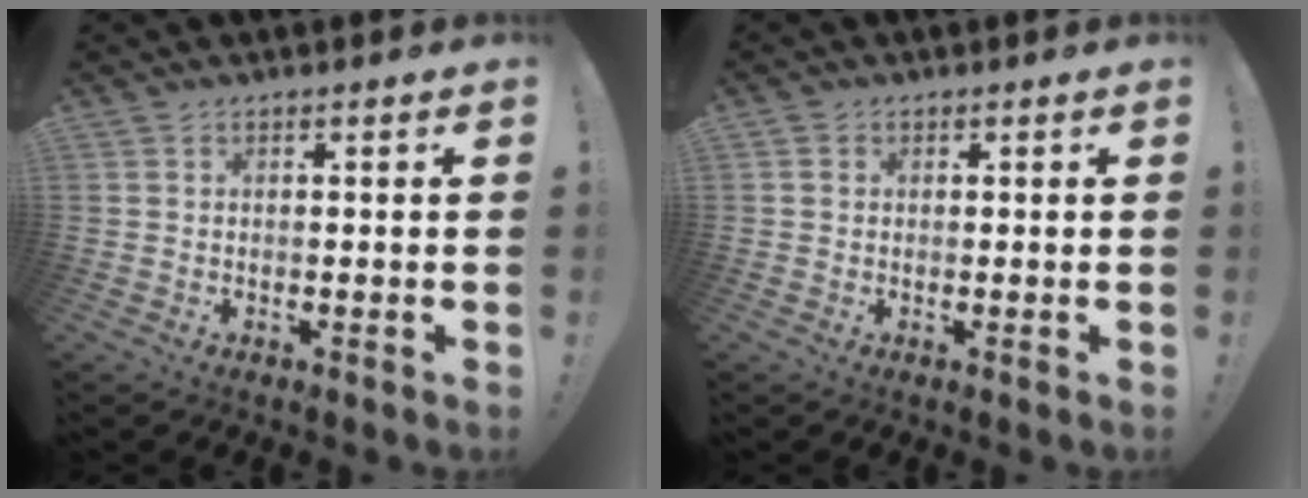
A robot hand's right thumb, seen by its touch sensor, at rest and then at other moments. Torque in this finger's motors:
{"motor_torque": [0.01, -0.12, -0.12, 0.44, 0.05]}